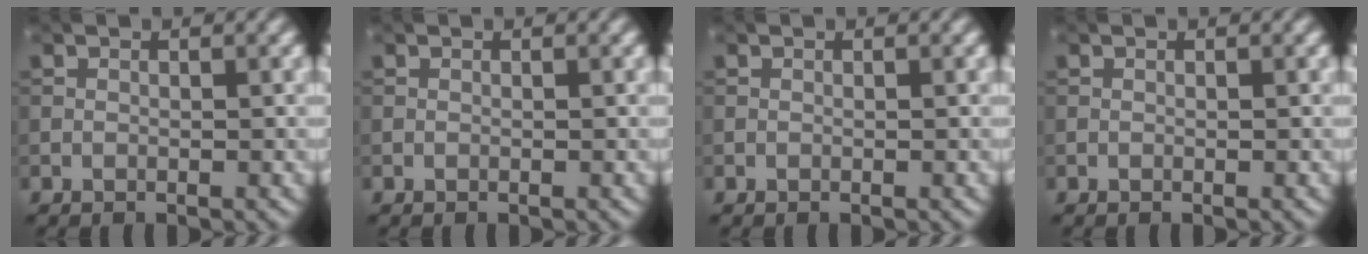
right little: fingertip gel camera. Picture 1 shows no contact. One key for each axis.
{"total": 0.0}
{"total": 0.0}
{"total": 0.0}